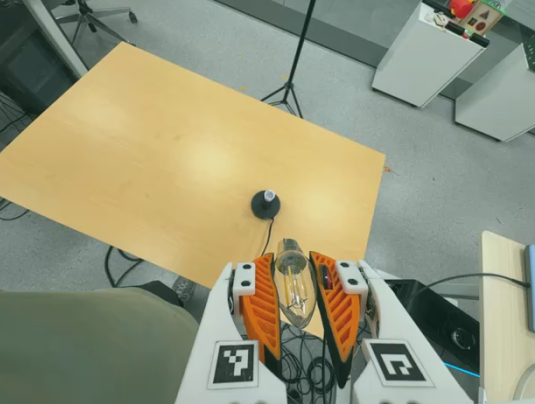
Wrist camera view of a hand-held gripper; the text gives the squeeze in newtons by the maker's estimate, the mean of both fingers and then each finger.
{"total": 21.8, "left": 23.4, "right": 20.2}